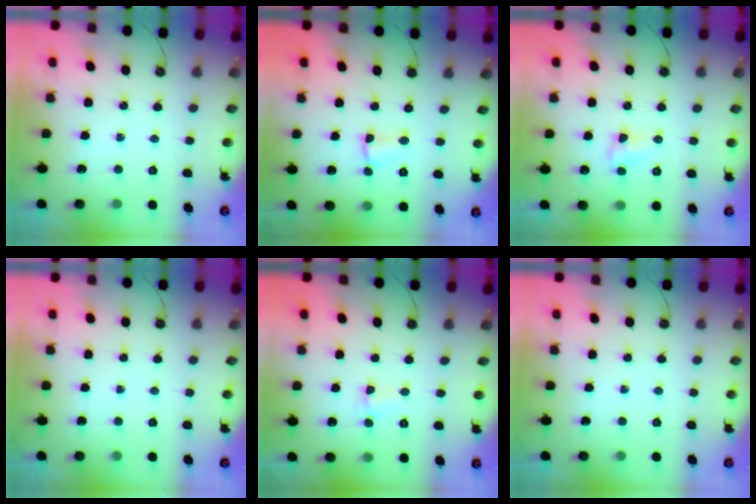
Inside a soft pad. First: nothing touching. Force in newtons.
{"total": 3.9, "press": 1.9, "slide": 3.4}
{"total": 4.4, "press": 4.3, "slide": 0.6}
{"total": 0.0}
{"total": 1.6, "press": 1.3, "slide": 0.9}
{"total": 0.0}